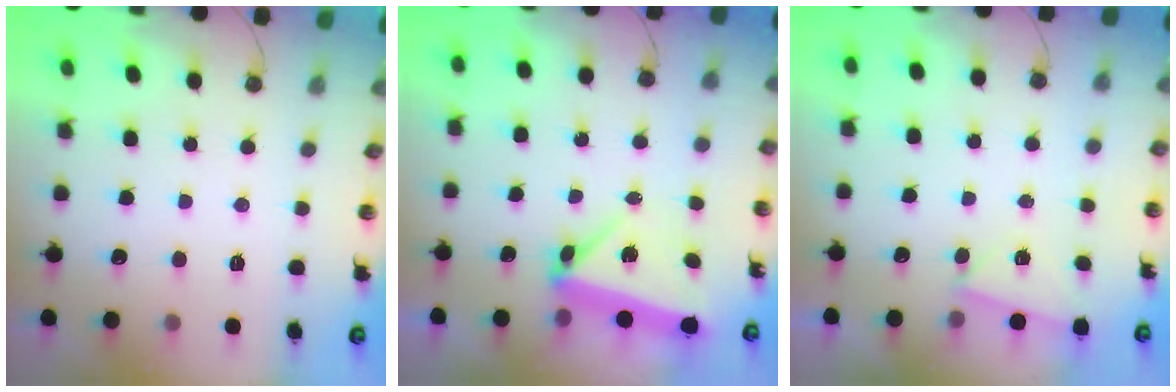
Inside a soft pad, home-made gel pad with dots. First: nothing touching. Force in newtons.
{"total": 5.6, "press": 4.6, "slide": 3.2}
{"total": 2.5, "press": 2.1, "slide": 1.5}